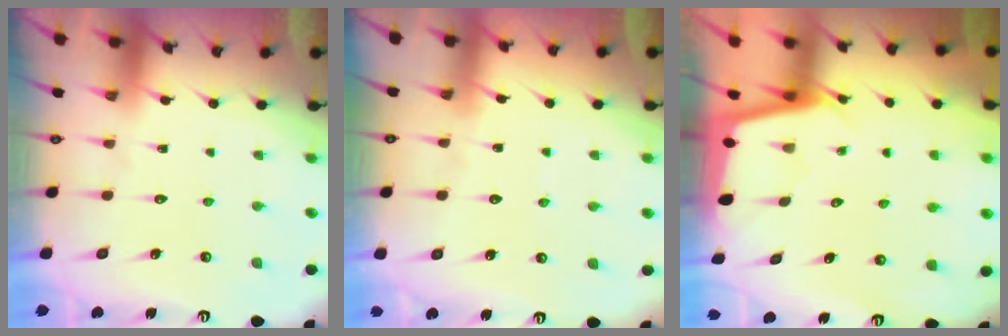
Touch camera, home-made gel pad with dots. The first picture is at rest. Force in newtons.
{"total": 4.0, "press": 3.9, "slide": 0.6}
{"total": 1.8, "press": 1.8, "slide": 0.1}